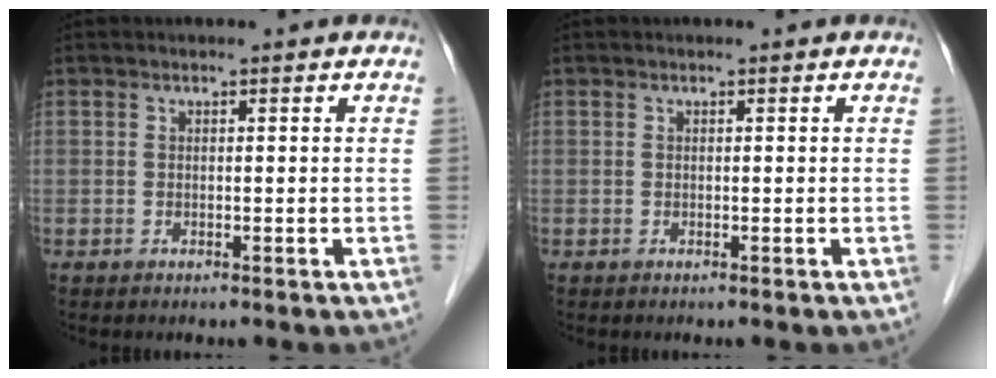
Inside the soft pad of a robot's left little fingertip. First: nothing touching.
{"total": 0.0}